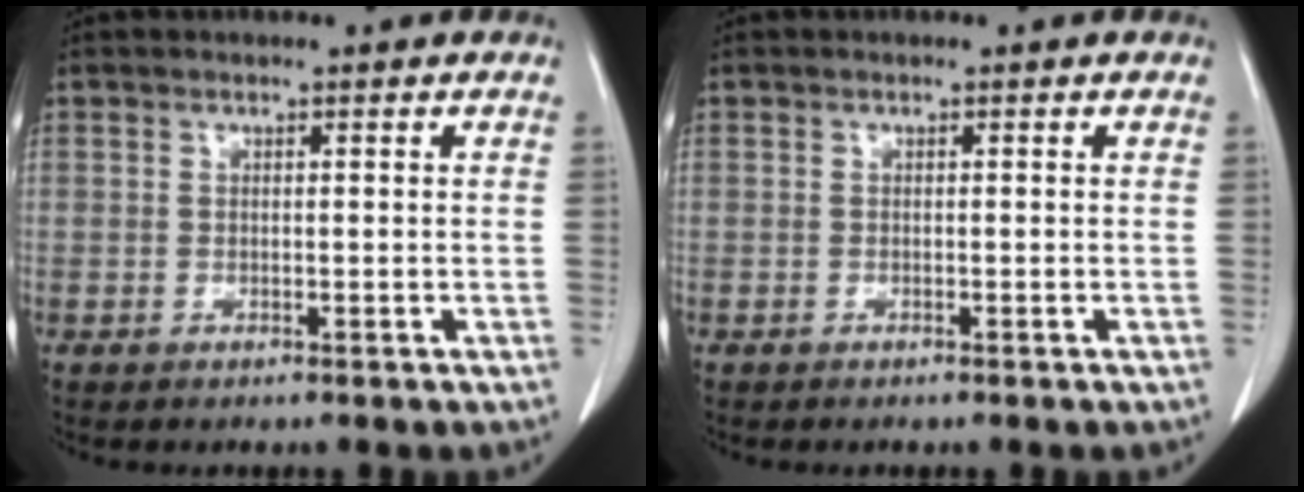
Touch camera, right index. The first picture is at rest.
{"total": 0.0}